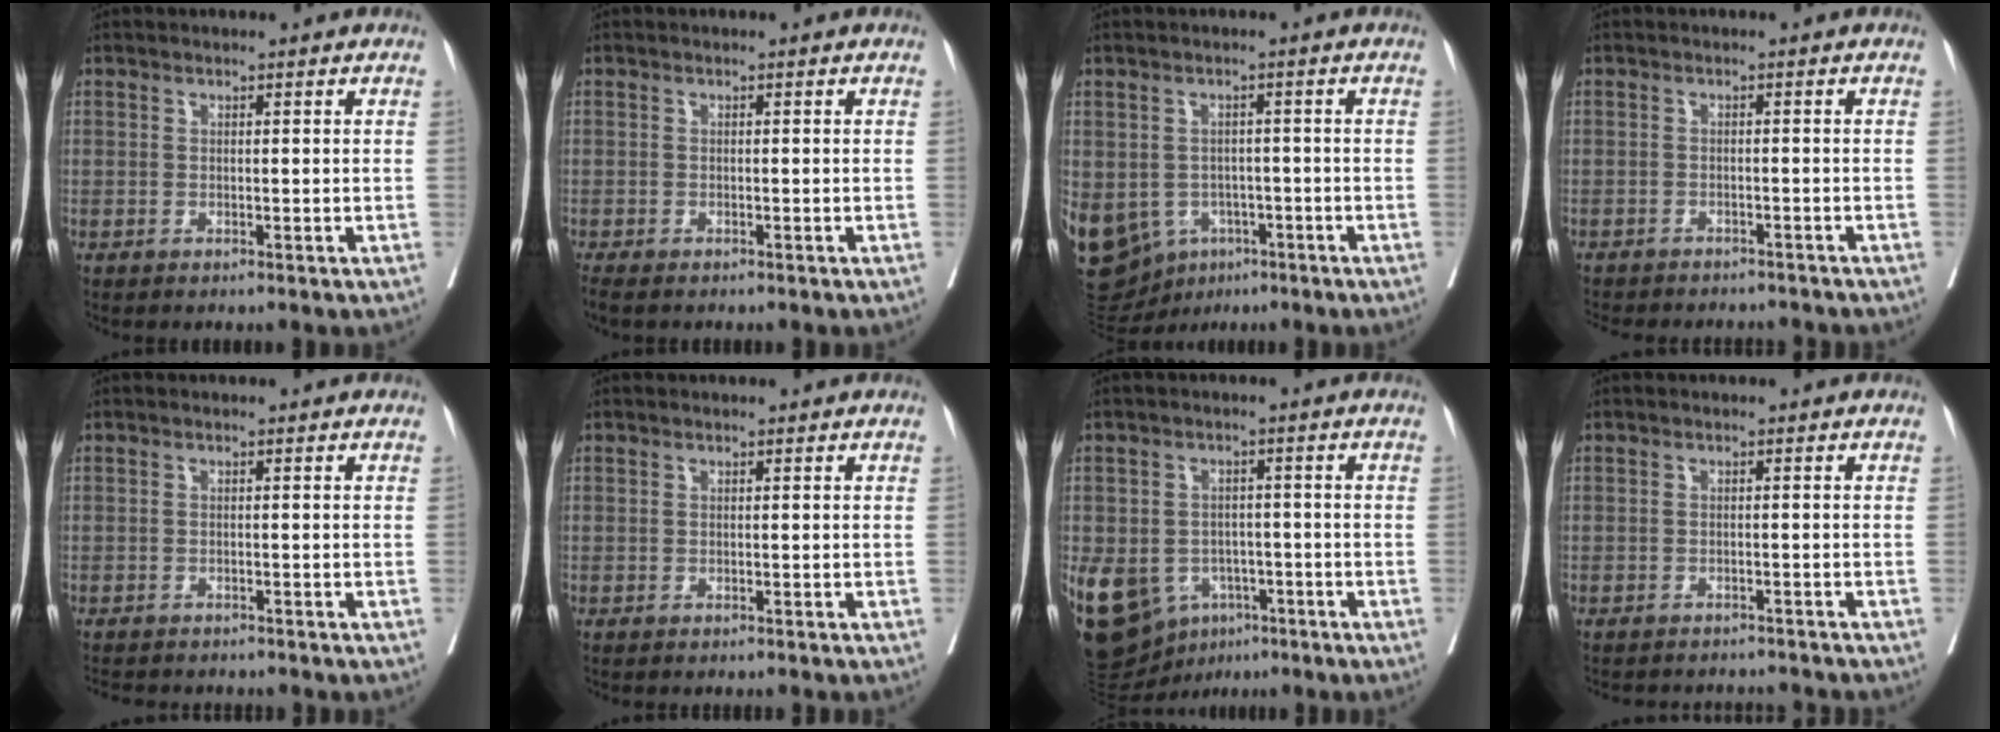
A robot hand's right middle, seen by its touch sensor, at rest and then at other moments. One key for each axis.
{"total": 3.7, "fx": -3.1, "fy": 0.7, "fz": 1.8, "tx": -0.024, "ty": -0.010, "tz": -0.048}
{"total": 26.8, "fx": -10.7, "fy": 21.4, "fz": 12.0, "tx": -0.399, "ty": -0.012, "tz": -0.146}
{"total": 11.4, "fx": -10.4, "fy": 3.2, "fz": 3.4, "tx": -0.062, "ty": 0.000, "tz": -0.125}
{"total": 9.0, "fx": -8.2, "fy": 1.8, "fz": 3.1, "tx": -0.049, "ty": -0.008, "tz": -0.107}
{"total": 3.7, "fx": -3.5, "fy": 0.1, "fz": 1.4, "tx": -0.013, "ty": -0.006, "tz": -0.045}
{"total": 19.0, "fx": -8.1, "fy": 14.4, "fz": 9.3, "tx": -0.243, "ty": 0.001, "tz": -0.113}
{"total": 10.1, "fx": -9.7, "fy": 1.4, "fz": 2.1, "tx": -0.033, "ty": 0.005, "tz": -0.115}